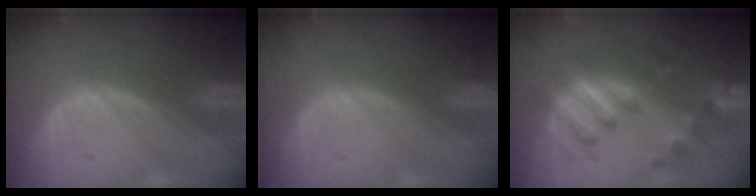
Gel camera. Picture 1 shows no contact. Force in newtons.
{"total": 0.0}
{"total": 7.7, "press": 7.7, "slide": 0.7}